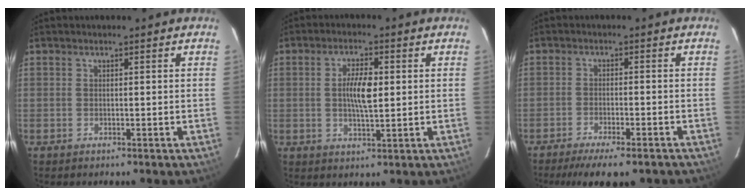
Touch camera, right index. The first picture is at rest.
{"total": 6.2, "force": [0.6, 2.2, 5.8], "torque": [-0.104, 0.003, 0.011]}
{"total": 10.7, "force": [-8.6, 2.2, 5.8], "torque": [-0.124, -0.029, -0.132]}